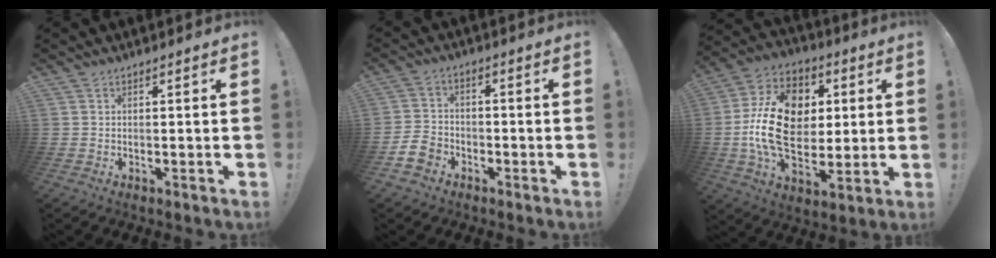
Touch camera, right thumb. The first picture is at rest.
{"total": 7.2, "force": [-4.3, 5.1, 2.8], "torque": [-0.057, 0.024, -0.081]}
{"total": 22.4, "force": [1.3, 15.8, 15.8], "torque": [-0.270, 0.004, 0.029]}